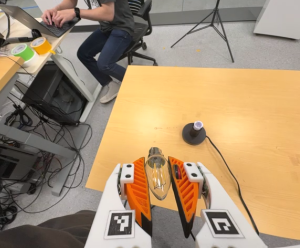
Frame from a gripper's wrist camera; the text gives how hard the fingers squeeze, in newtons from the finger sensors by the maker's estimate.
{"total": 10.8, "left": 10.3, "right": 11.4}